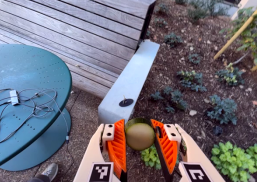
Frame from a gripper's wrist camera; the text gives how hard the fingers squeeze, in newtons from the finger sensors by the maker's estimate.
{"total": 11.1, "left": 10.9, "right": 11.3}